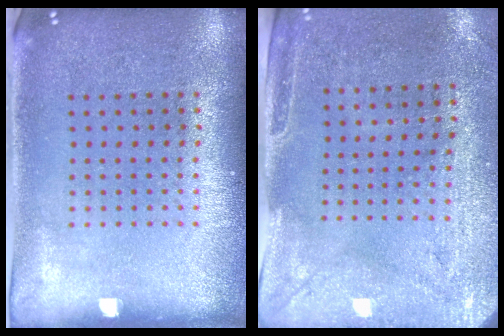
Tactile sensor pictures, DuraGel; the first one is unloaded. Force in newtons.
{"total": 3.0, "press": 2.3, "slide": 1.8}